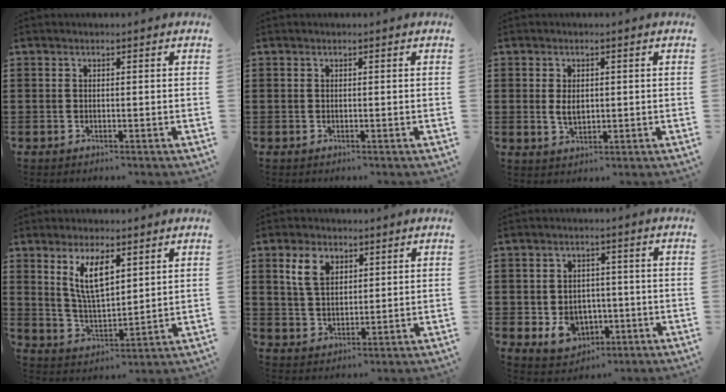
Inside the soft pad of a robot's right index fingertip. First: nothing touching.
{"total": 0.0}
{"total": 2.8, "force": [0.3, 1.8, 2.1], "torque": [-0.045, 0.007, 0.006]}
{"total": 7.7, "force": [3.6, 2.8, 6.1], "torque": [-0.131, 0.006, 0.064]}
{"total": 5.5, "force": [2.7, 3.4, 3.3], "torque": [-0.071, 0.010, 0.048]}
{"total": 5.8, "force": [-1.3, 4.9, 2.9], "torque": [-0.069, 0.005, -0.025]}